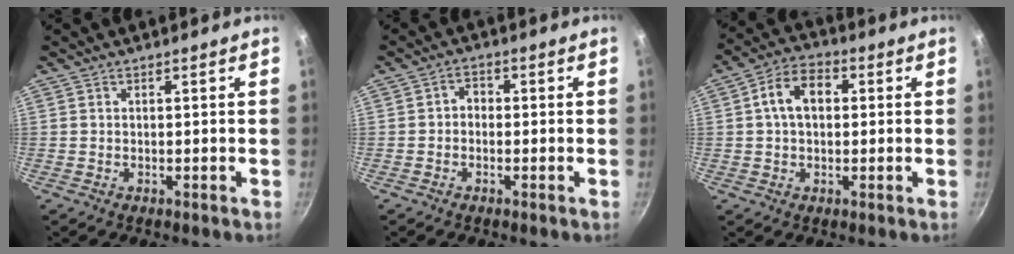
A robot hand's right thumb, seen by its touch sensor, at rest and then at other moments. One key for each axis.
{"total": 2.4, "fx": -0.6, "fy": 1.9, "fz": 1.3, "tx": -0.013, "ty": 0.013, "tz": -0.015}
{"total": 8.5, "fx": 1.2, "fy": 5.8, "fz": 6.1, "tx": -0.086, "ty": 0.024, "tz": 0.008}